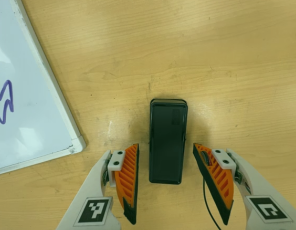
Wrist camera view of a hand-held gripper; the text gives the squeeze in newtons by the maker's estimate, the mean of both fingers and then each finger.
{"total": 0.0}